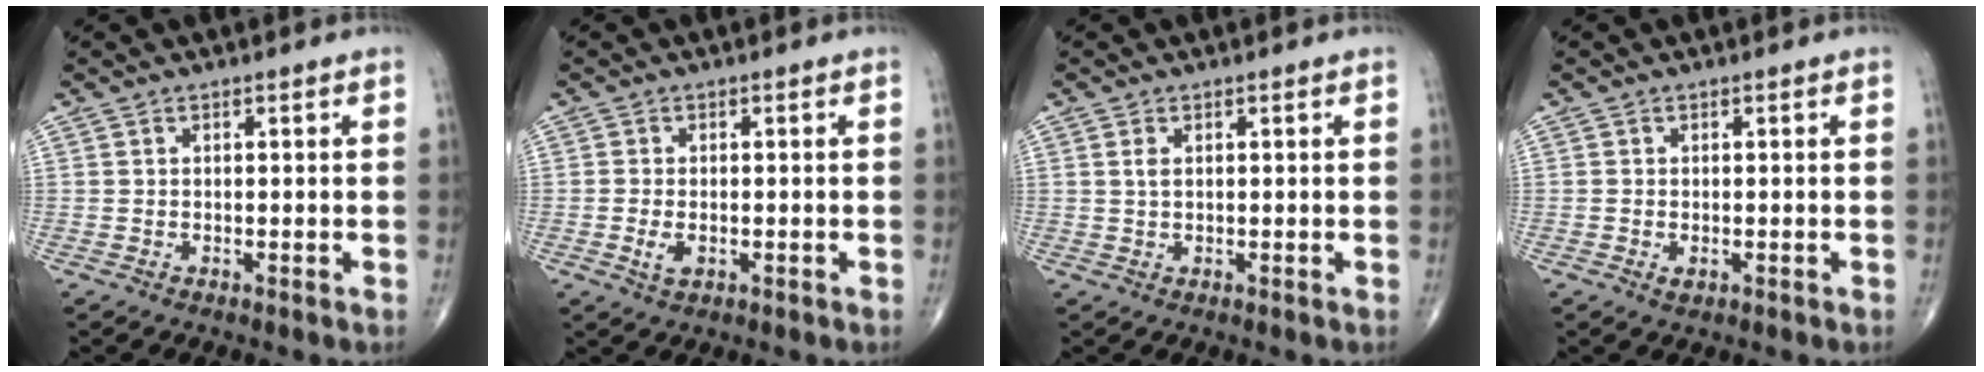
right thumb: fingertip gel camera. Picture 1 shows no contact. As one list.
[{"total": 2.9, "force": [-0.8, 1.6, 2.3], "torque": [-0.045, -0.003, -0.013]}, {"total": 1.6, "force": [0.5, 0.9, 1.3], "torque": [-0.027, 0.002, 0.012]}, {"total": 1.2, "force": [-0.4, 0.7, 0.9], "torque": [-0.015, -0.003, -0.006]}]